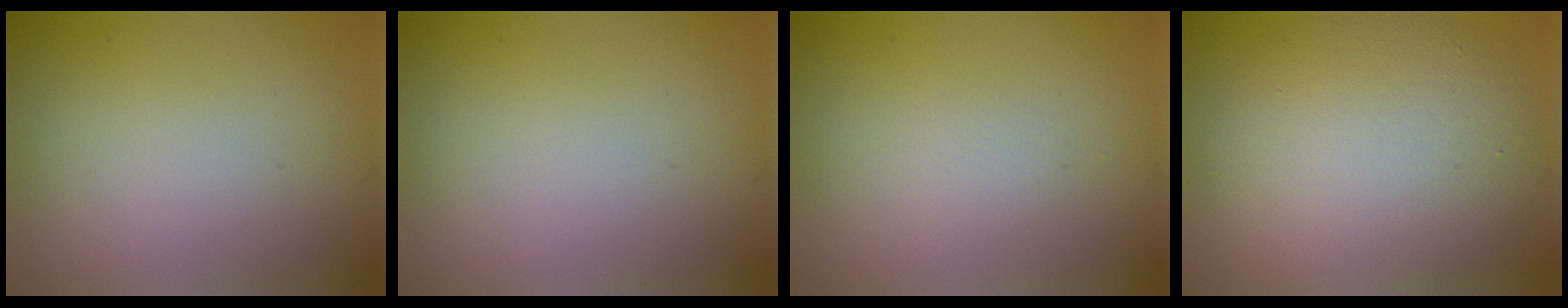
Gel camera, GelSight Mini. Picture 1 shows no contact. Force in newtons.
{"total": 0.0}
{"total": 0.6, "press": 0.6, "slide": 0.0}
{"total": 9.2, "press": 9.2, "slide": 0.7}